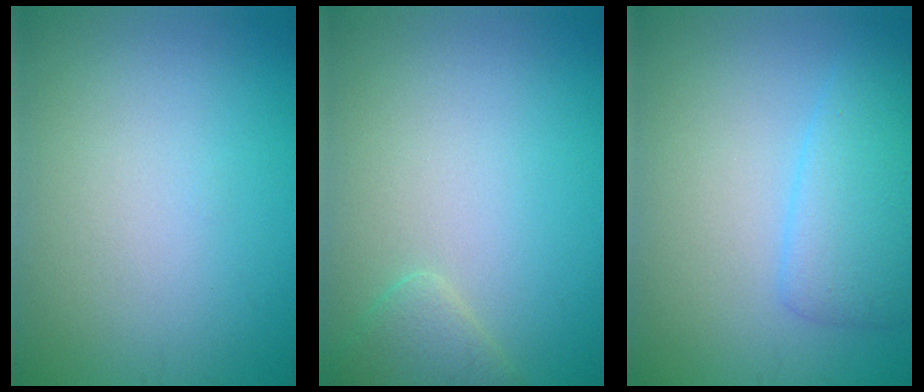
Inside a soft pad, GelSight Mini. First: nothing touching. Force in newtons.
{"total": 1.9, "press": 1.9, "slide": 0.1}
{"total": 4.0, "press": 4.0, "slide": 0.1}